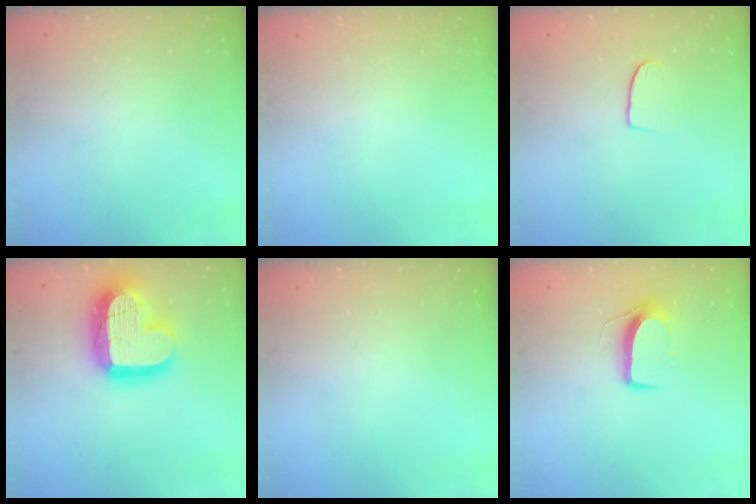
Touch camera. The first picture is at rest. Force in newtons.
{"total": 0.0}
{"total": 6.8, "press": 6.7, "slide": 0.5}
{"total": 21.7, "press": 21.6, "slide": 1.9}
{"total": 0.0}
{"total": 8.6, "press": 8.5, "slide": 0.4}